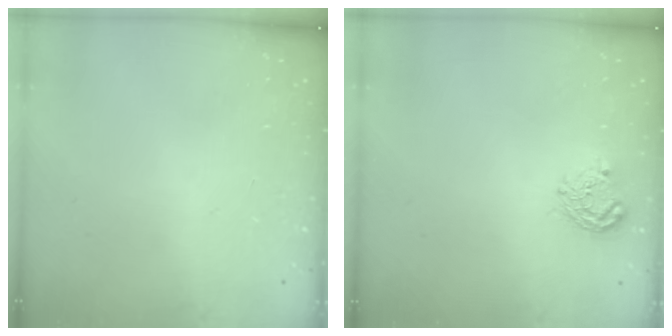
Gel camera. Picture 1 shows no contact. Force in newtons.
{"total": 8.3, "press": 8.3, "slide": 0.3}